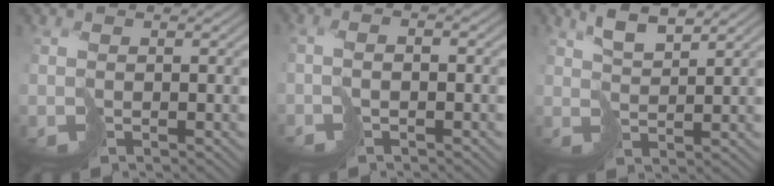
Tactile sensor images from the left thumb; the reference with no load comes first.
{"total": 2.7, "force": [-1.1, 0.9, 2.3], "torque": [-0.050, 0.005, -0.025]}
{"total": 4.2, "force": [2.9, 1.2, 2.8], "torque": [-0.066, 0.004, 0.058]}